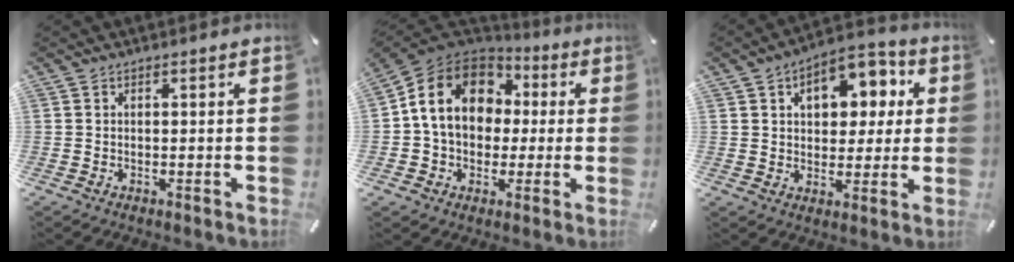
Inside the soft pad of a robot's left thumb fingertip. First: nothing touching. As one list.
[{"total": 14.2, "force": [1.5, 11.8, 7.6], "torque": [-0.171, 0.007, 0.030]}, {"total": 10.8, "force": [4.0, 7.9, 6.1], "torque": [-0.078, -0.015, 0.064]}]